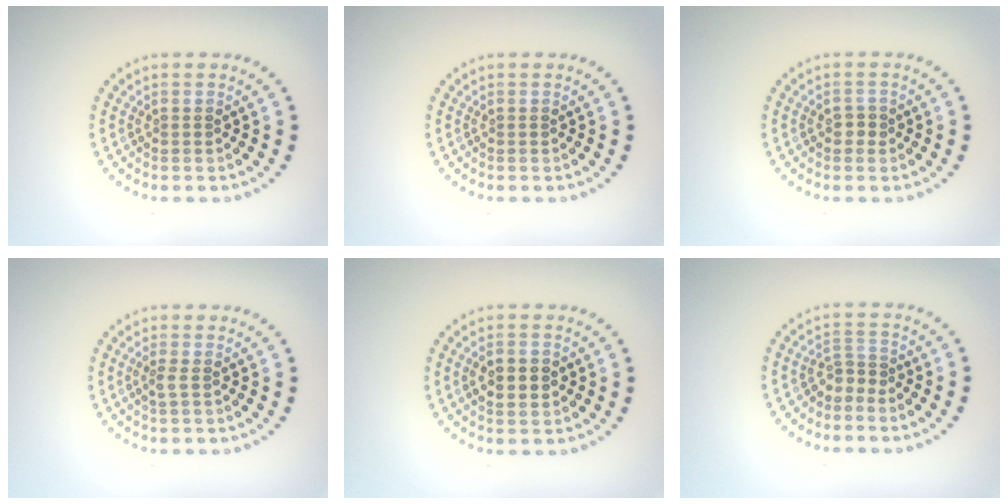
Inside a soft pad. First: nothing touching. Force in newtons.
{"total": 0.0}
{"total": 1.1, "press": 1.1, "slide": 0.4}
{"total": 0.9, "press": 0.7, "slide": 0.6}
{"total": 3.2, "press": 3.2, "slide": 0.1}
{"total": 1.7, "press": 1.1, "slide": 1.3}